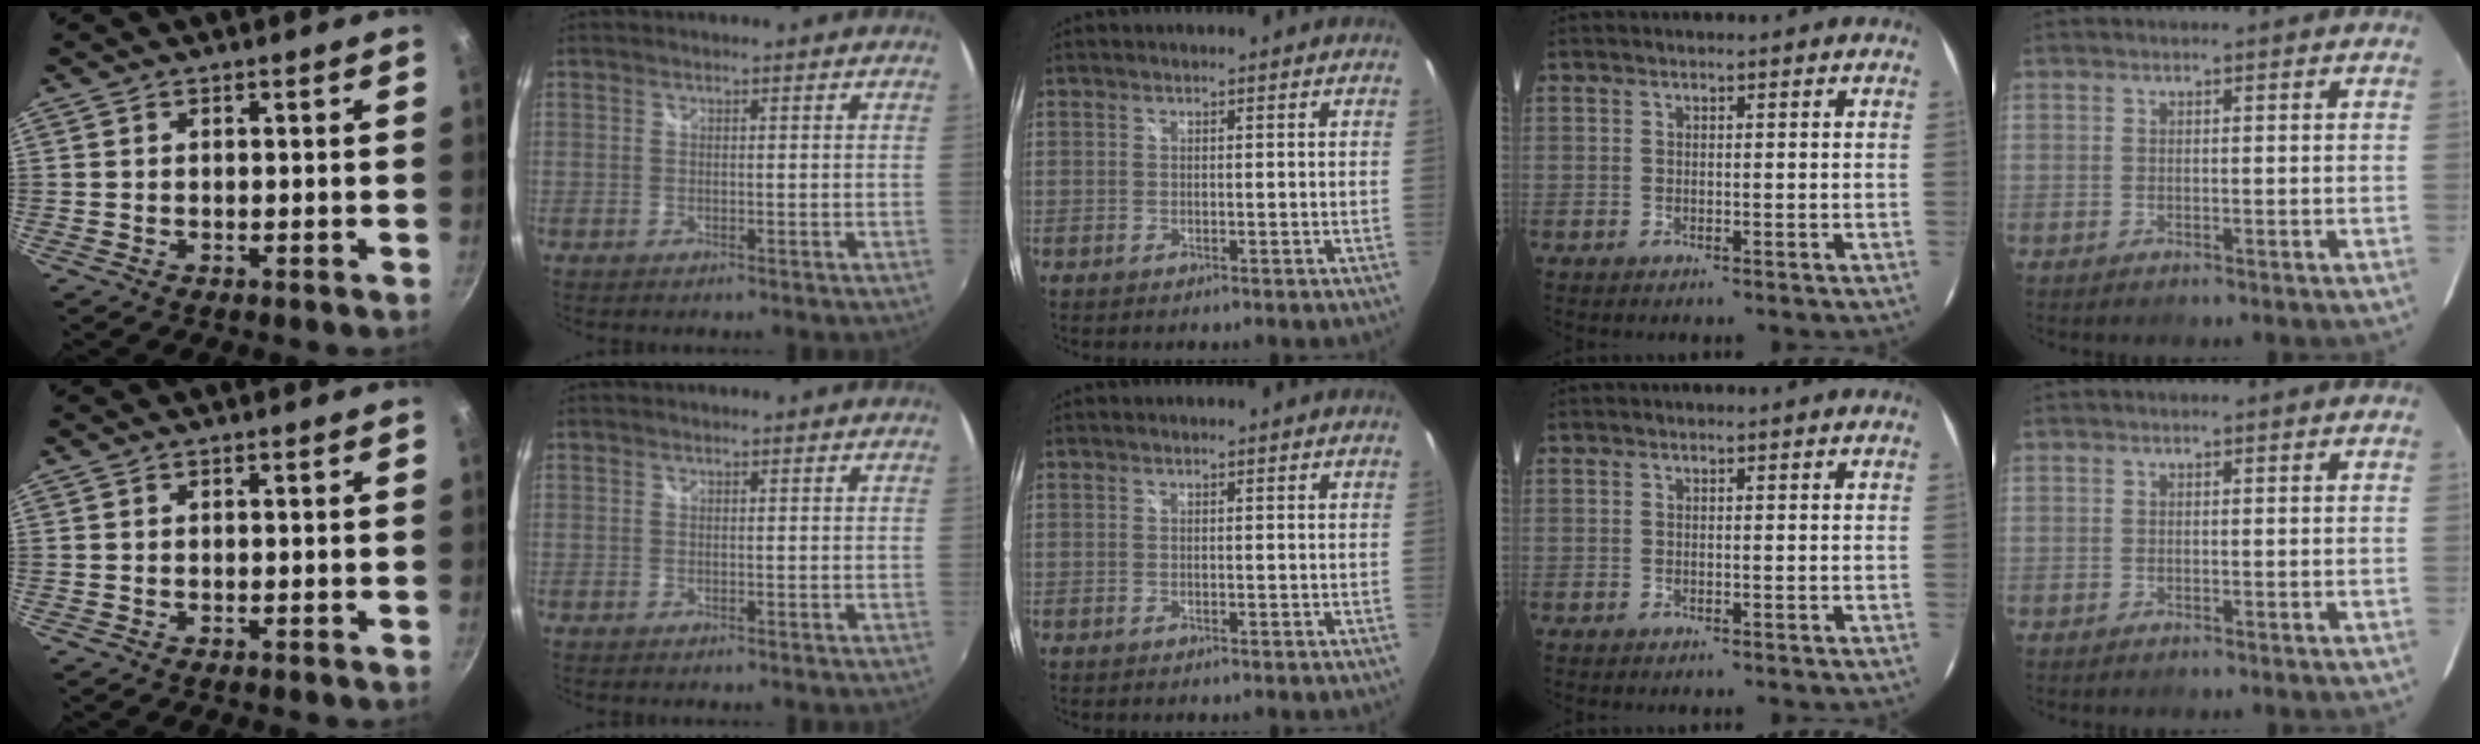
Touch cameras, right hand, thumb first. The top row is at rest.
{}